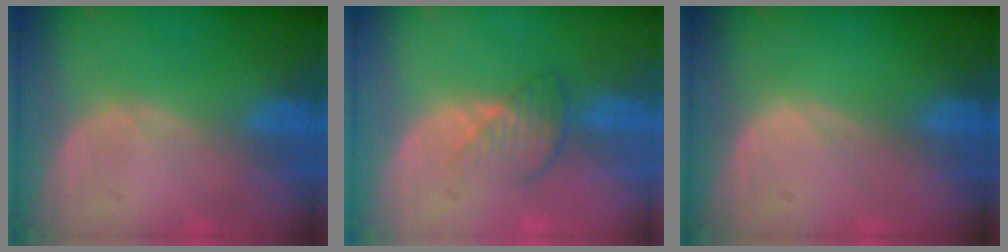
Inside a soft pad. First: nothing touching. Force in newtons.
{"total": 3.8, "press": 3.5, "slide": 1.5}
{"total": 0.0}